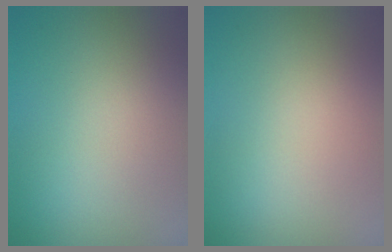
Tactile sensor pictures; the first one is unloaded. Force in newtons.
{"total": 0.0}